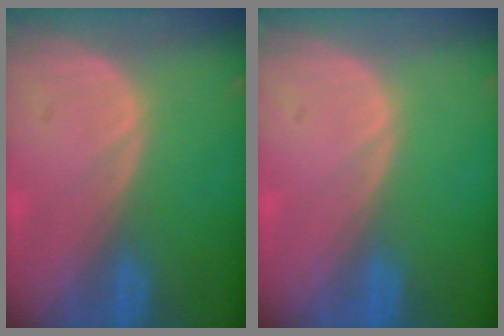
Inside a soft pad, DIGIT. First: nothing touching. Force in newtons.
{"total": 0.0}